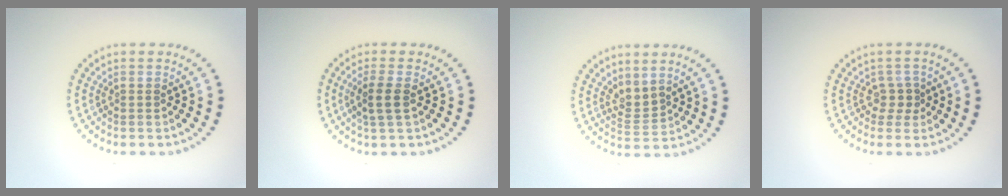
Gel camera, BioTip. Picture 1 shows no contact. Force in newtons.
{"total": 2.3, "press": 2.1, "slide": 0.8}
{"total": 2.0, "press": 1.4, "slide": 1.4}
{"total": 1.6, "press": 1.2, "slide": 1.1}